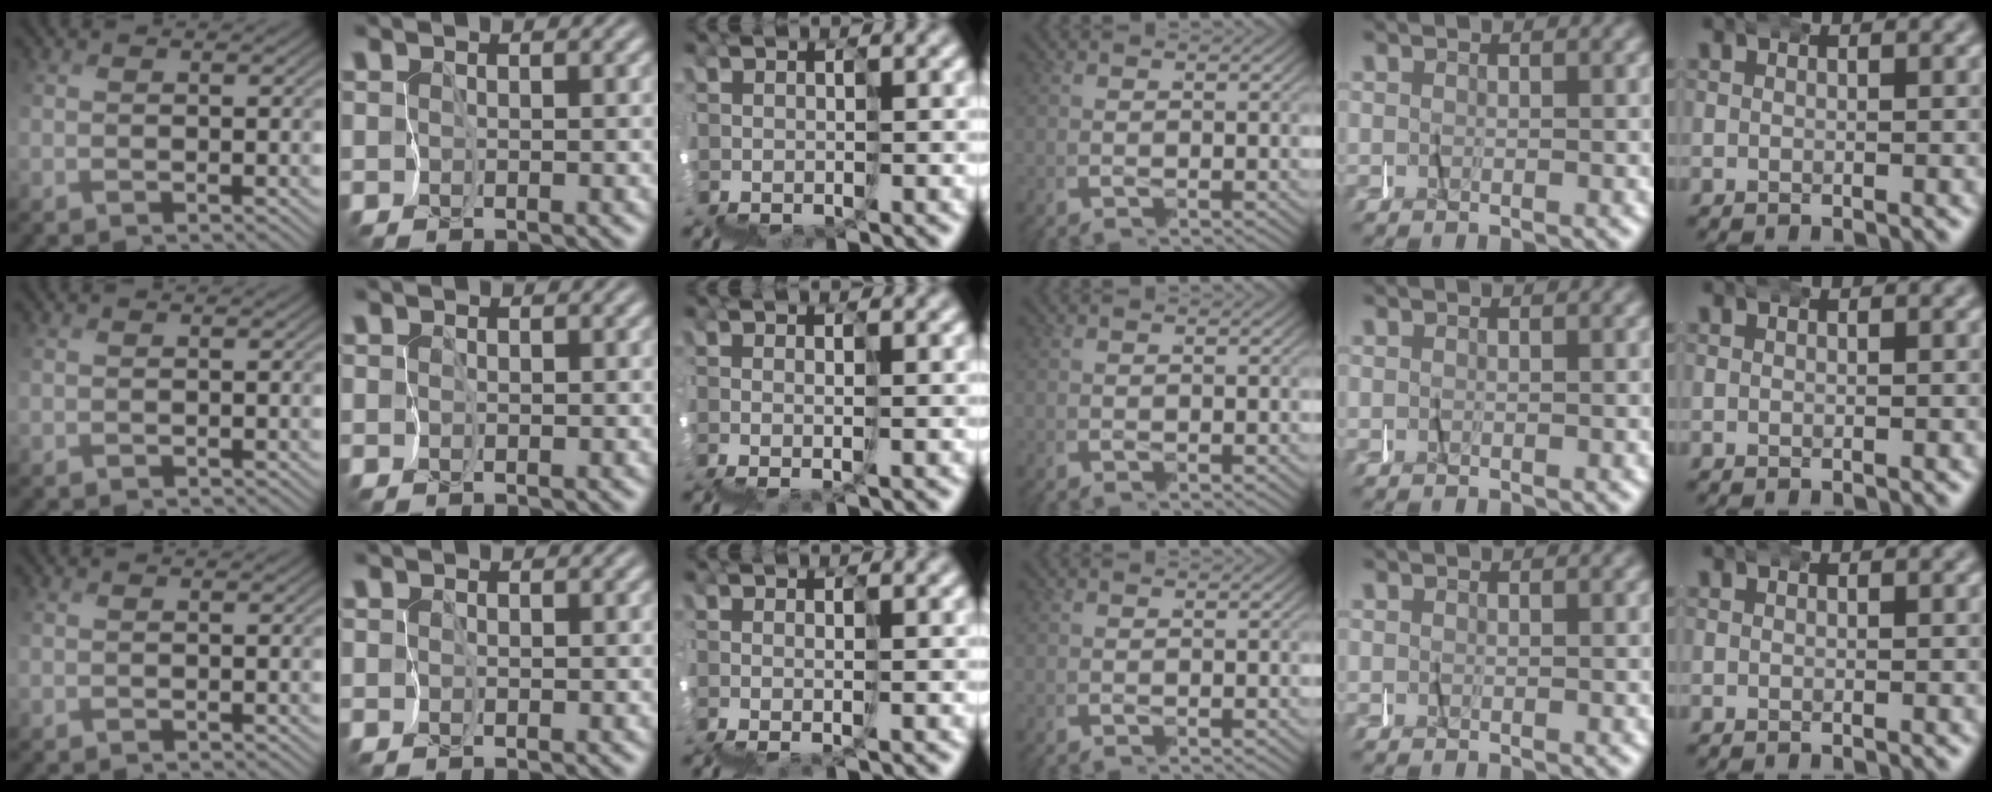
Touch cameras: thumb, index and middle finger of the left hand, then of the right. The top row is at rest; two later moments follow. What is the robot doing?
{"motion": "wrap", "object": "felt sheet"}